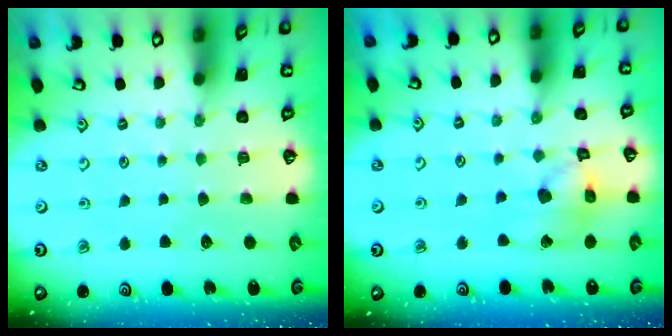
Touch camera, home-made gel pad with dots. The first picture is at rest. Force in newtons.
{"total": 13.1, "press": 13.0, "slide": 2.0}